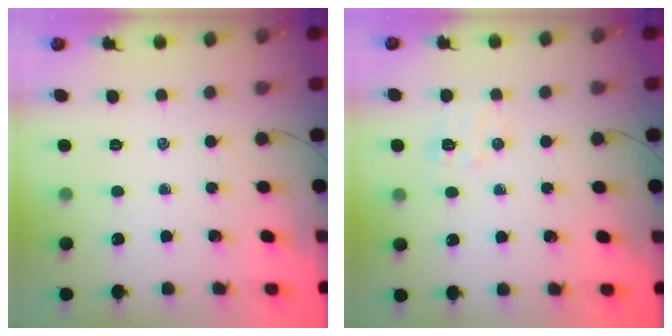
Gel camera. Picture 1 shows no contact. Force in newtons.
{"total": 5.9, "press": 5.8, "slide": 1.3}